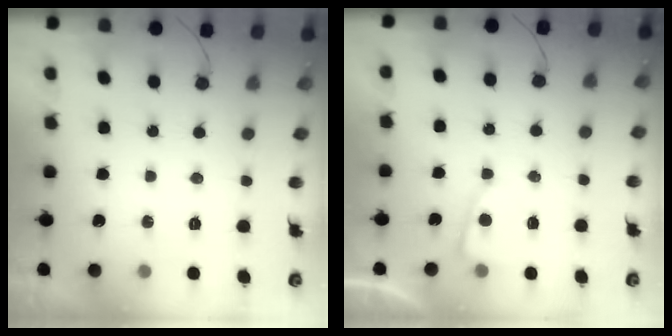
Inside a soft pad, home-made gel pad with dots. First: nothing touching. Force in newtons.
{"total": 2.6, "press": 2.6, "slide": 0.2}